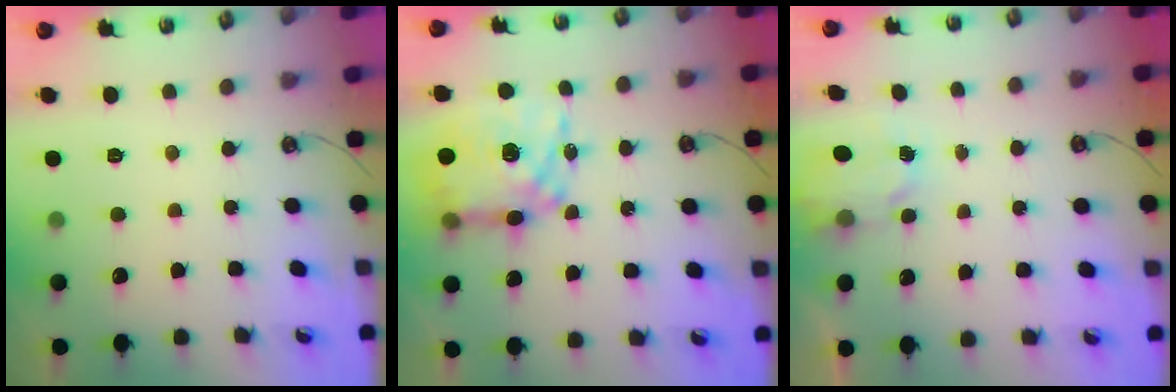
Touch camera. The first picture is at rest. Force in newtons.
{"total": 15.5, "press": 15.4, "slide": 1.3}
{"total": 2.3, "press": 2.3, "slide": 0.2}